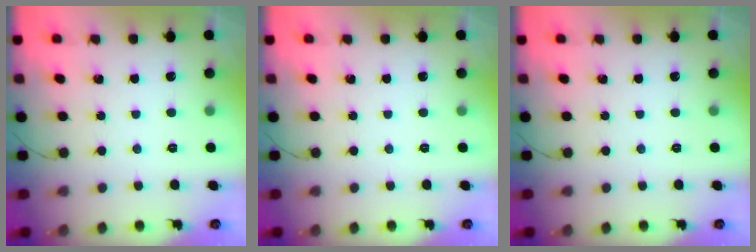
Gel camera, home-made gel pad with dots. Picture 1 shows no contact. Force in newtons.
{"total": 0.0}
{"total": 0.0}